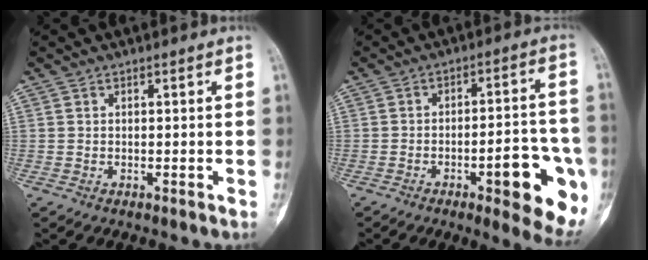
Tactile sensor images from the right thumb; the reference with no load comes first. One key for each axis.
{"total": 15.4, "fx": -5.7, "fy": 4.6, "fz": 13.5, "tx": -0.139, "ty": 0.025, "tz": -0.066}